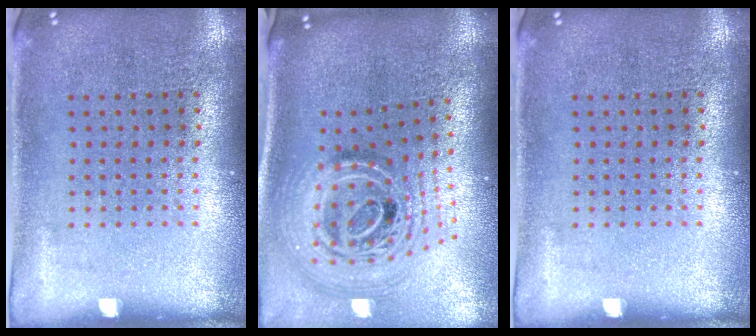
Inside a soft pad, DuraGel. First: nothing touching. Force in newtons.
{"total": 2.5, "press": 1.8, "slide": 1.8}
{"total": 0.0}